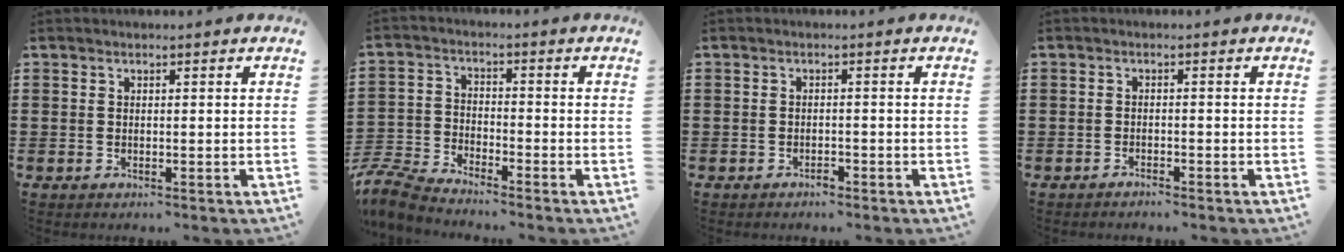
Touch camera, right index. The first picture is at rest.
{"total": 5.6, "force": [-5.5, 0.4, 1.1], "torque": [-0.051, -0.006, -0.116]}
{"total": 1.1, "force": [-1.0, 0.4, 0.3], "torque": [-0.011, -0.002, -0.021]}
{"total": 1.1, "force": [-1.1, 0.0, 0.1], "torque": [-0.005, 0.002, -0.023]}